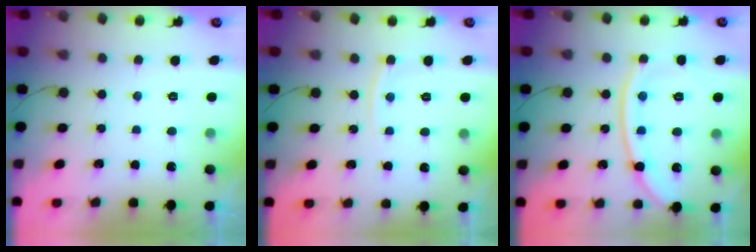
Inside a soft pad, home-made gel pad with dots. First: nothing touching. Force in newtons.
{"total": 5.8, "press": 5.8, "slide": 0.3}
{"total": 13.2, "press": 13.1, "slide": 1.7}